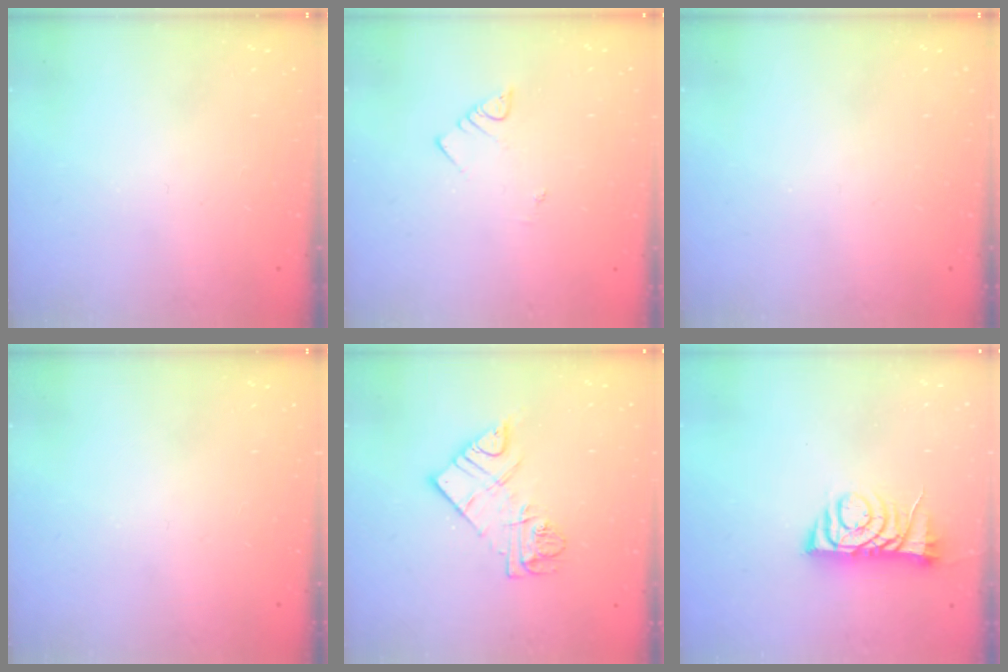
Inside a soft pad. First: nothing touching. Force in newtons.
{"total": 2.2, "press": 2.2, "slide": 0.3}
{"total": 0.0}
{"total": 0.0}
{"total": 10.6, "press": 10.6, "slide": 1.1}
{"total": 7.4, "press": 7.3, "slide": 1.0}